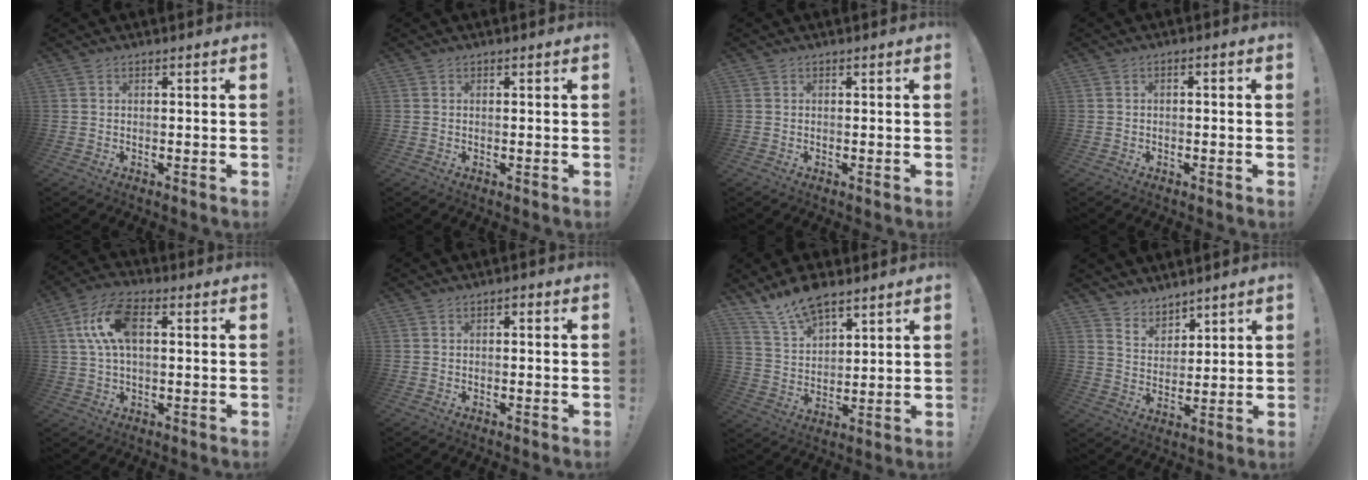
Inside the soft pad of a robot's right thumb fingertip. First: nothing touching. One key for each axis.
{"total": 0.0}
{"total": 0.0}
{"total": 1.4, "fx": -1.1, "fy": 0.4, "fz": 0.7, "tx": -0.011, "ty": 0.004, "tz": -0.019}
{"total": 12.0, "fx": 2.7, "fy": 6.6, "fz": 9.7, "tx": -0.192, "ty": 0.012, "tz": 0.052}
{"total": 1.0, "fx": -0.9, "fy": 0.5, "fz": 0.2, "tx": -0.005, "ty": 0.004, "tz": -0.016}
{"total": 12.0, "fx": 9.6, "fy": 4.9, "fz": 5.2, "tx": -0.106, "ty": -0.055, "tz": 0.181}
{"total": 6.8, "fx": 6.0, "fy": 3.2, "fz": 0.1, "tx": -0.011, "ty": -0.049, "tz": 0.116}